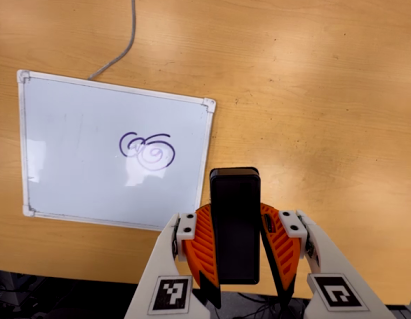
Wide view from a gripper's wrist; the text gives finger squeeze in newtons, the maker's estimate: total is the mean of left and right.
{"total": 8.6, "left": 6.9, "right": 10.3}